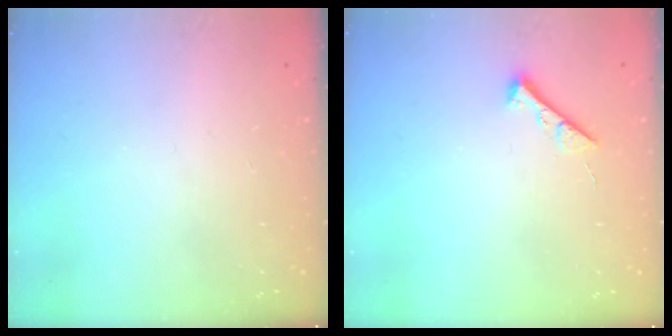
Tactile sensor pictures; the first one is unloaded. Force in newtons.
{"total": 5.4, "press": 5.4, "slide": 0.8}